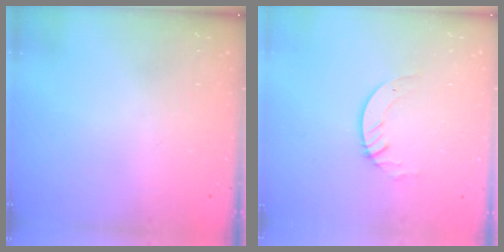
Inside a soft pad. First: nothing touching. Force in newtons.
{"total": 3.1, "press": 3.1, "slide": 0.2}